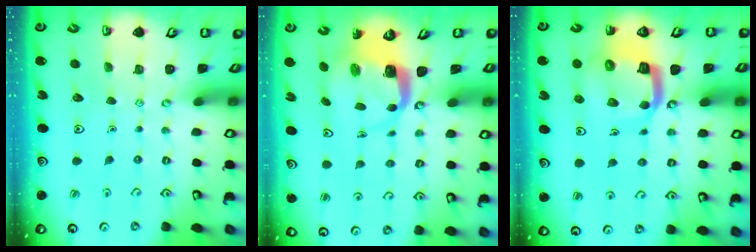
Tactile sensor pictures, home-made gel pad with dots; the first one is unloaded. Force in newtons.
{"total": 5.5, "press": 5.4, "slide": 0.8}
{"total": 13.1, "press": 13.0, "slide": 1.3}